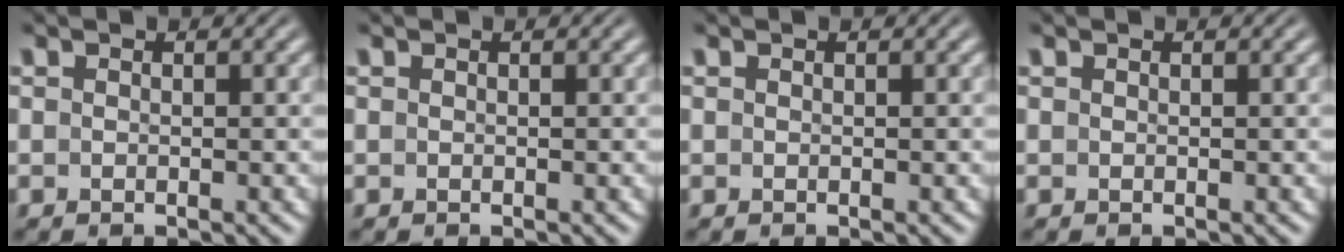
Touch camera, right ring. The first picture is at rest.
{"total": 0.0}
{"total": 0.0}
{"total": 0.0}